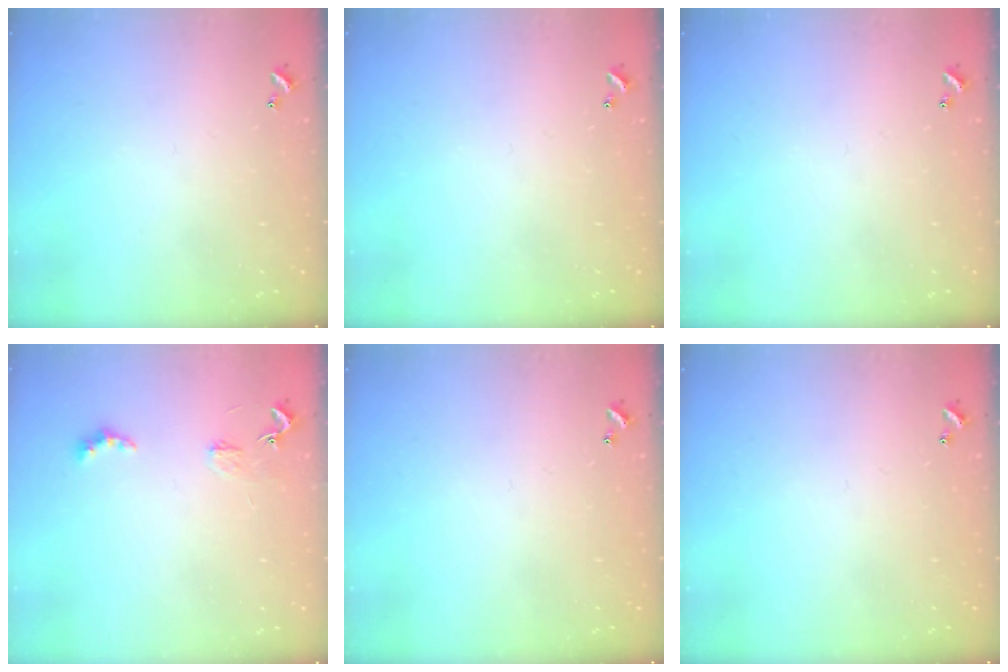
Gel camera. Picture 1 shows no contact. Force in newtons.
{"total": 0.0}
{"total": 0.0}
{"total": 2.8, "press": 2.7, "slide": 0.5}
{"total": 0.0}
{"total": 0.0}